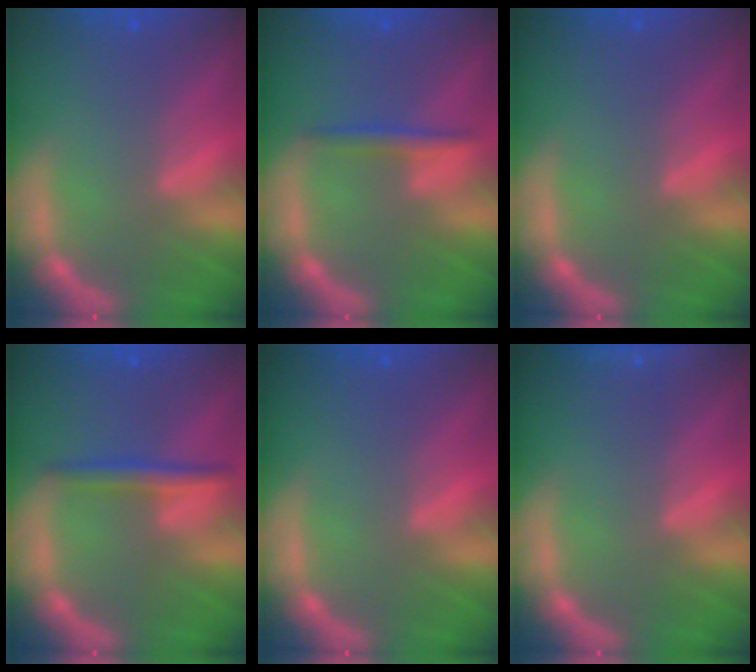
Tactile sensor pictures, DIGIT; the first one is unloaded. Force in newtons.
{"total": 1.9}
{"total": 0.0}
{"total": 2.5}
{"total": 0.0}
{"total": 1.4}